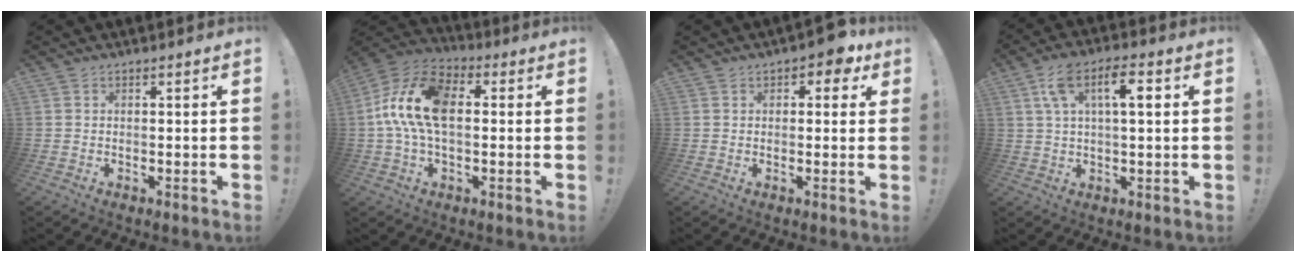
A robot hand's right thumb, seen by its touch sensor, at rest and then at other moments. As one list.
[{"total": 16.0, "force": [1.2, 9.5, 12.8], "torque": [-0.256, 0.014, 0.024]}, {"total": 4.9, "force": [2.5, 2.7, 3.3], "torque": [-0.036, -0.006, 0.040]}, {"total": 10.4, "force": [2.8, 4.0, 9.2], "torque": [-0.143, 0.008, 0.046]}]